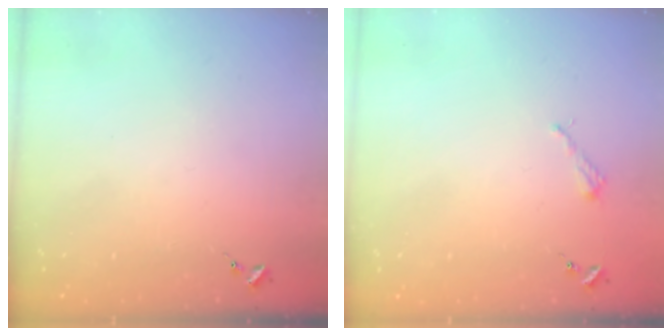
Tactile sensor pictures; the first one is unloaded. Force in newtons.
{"total": 2.2, "press": 2.2, "slide": 0.3}